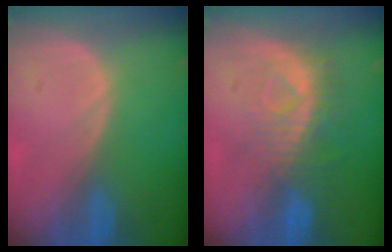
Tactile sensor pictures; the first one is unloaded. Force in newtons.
{"total": 8.0, "press": 7.2, "slide": 3.5}